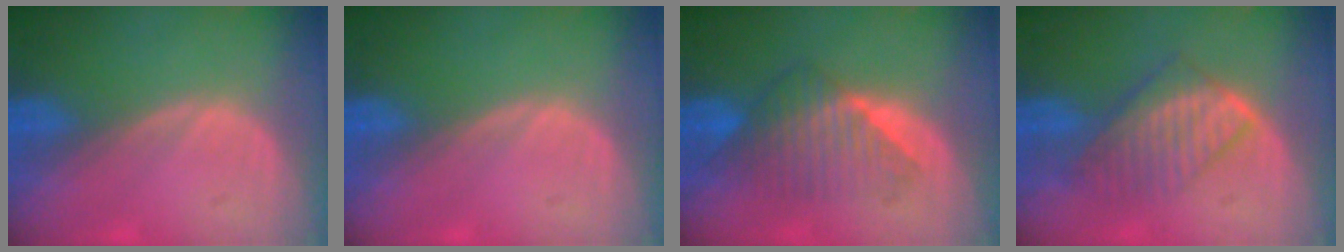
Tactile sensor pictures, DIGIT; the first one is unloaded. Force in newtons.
{"total": 0.0}
{"total": 6.7, "press": 6.6, "slide": 1.0}
{"total": 6.7, "press": 6.4, "slide": 1.9}